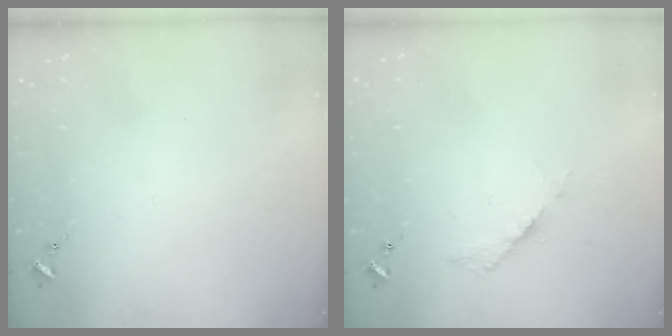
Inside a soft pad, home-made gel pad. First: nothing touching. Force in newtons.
{"total": 3.6, "press": 3.6, "slide": 0.5}